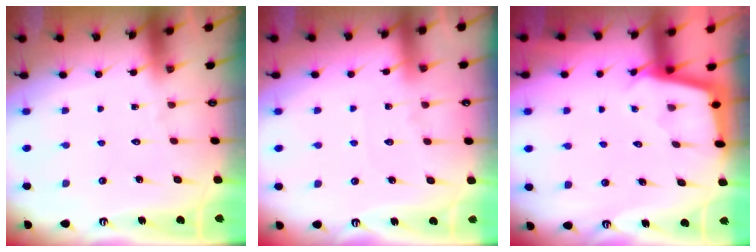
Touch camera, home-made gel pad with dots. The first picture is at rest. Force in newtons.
{"total": 3.0, "press": 3.0, "slide": 0.5}
{"total": 2.5, "press": 2.5, "slide": 0.2}